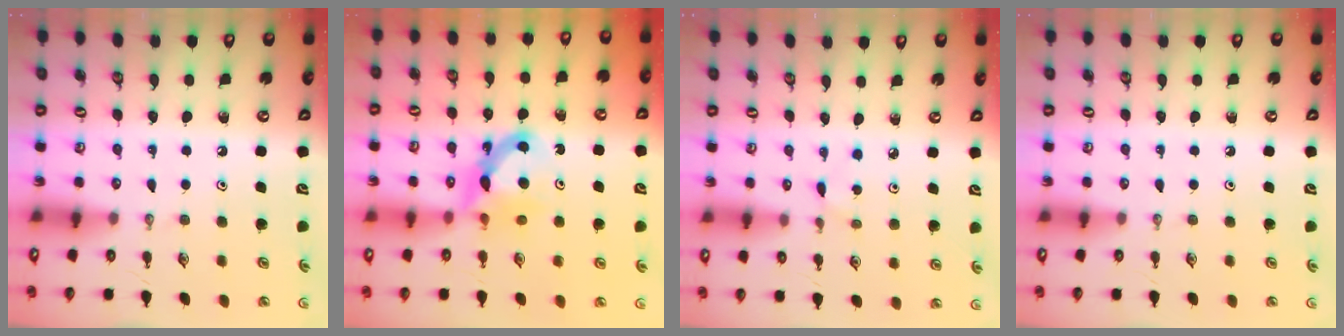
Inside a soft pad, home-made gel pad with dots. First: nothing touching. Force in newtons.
{"total": 7.4, "press": 7.3, "slide": 0.5}
{"total": 1.0, "press": 1.0, "slide": 0.1}
{"total": 0.0}